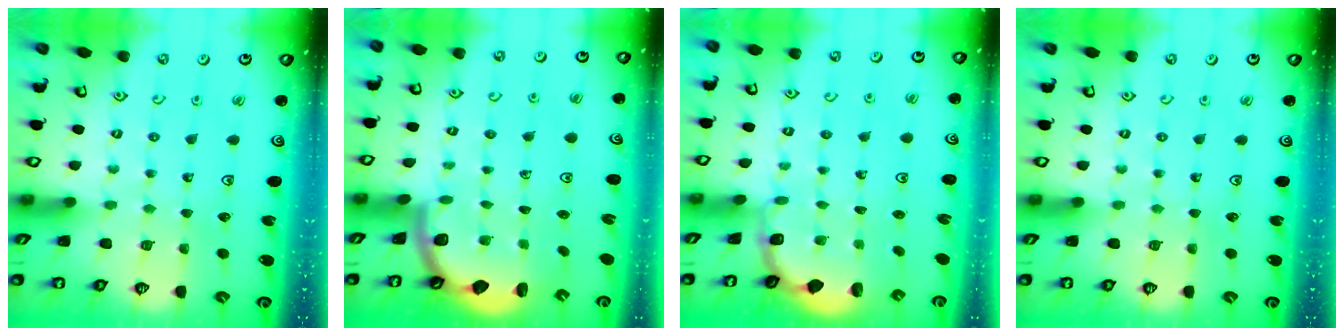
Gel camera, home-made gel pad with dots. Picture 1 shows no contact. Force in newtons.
{"total": 1.8, "press": 1.8, "slide": 0.1}
{"total": 1.7, "press": 1.5, "slide": 0.7}
{"total": 0.0}